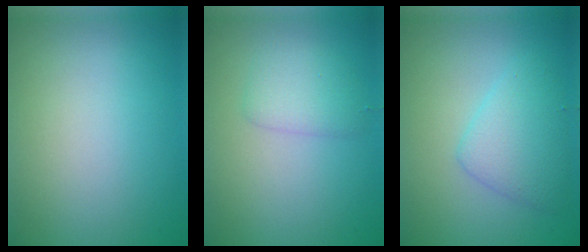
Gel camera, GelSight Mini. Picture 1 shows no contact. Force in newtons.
{"total": 2.0, "press": 2.0, "slide": 0.1}
{"total": 1.9, "press": 1.9, "slide": 0.1}